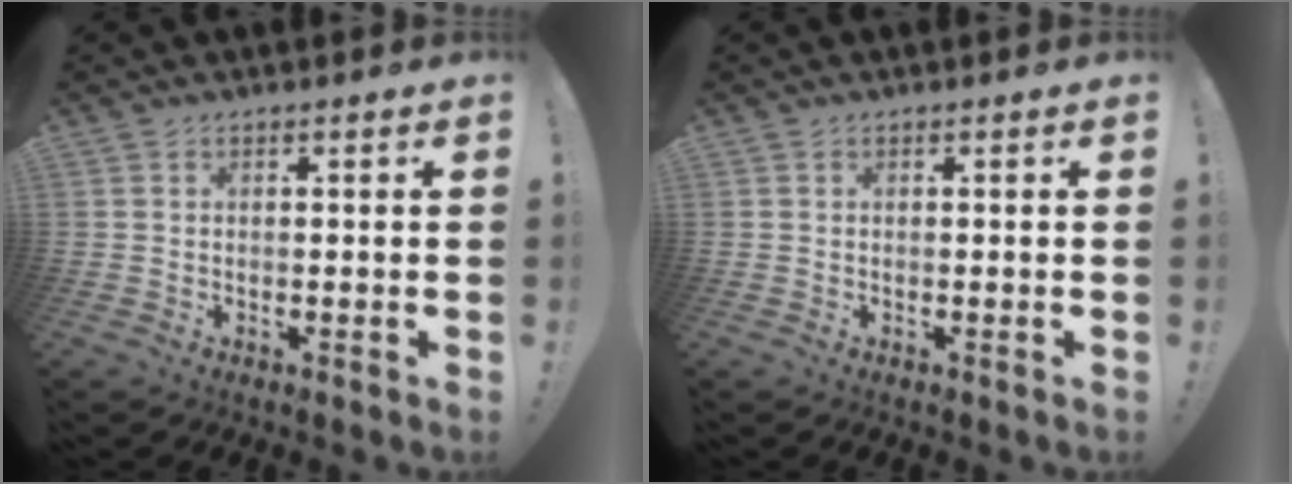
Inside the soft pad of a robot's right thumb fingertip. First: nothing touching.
{"total": 0.0}